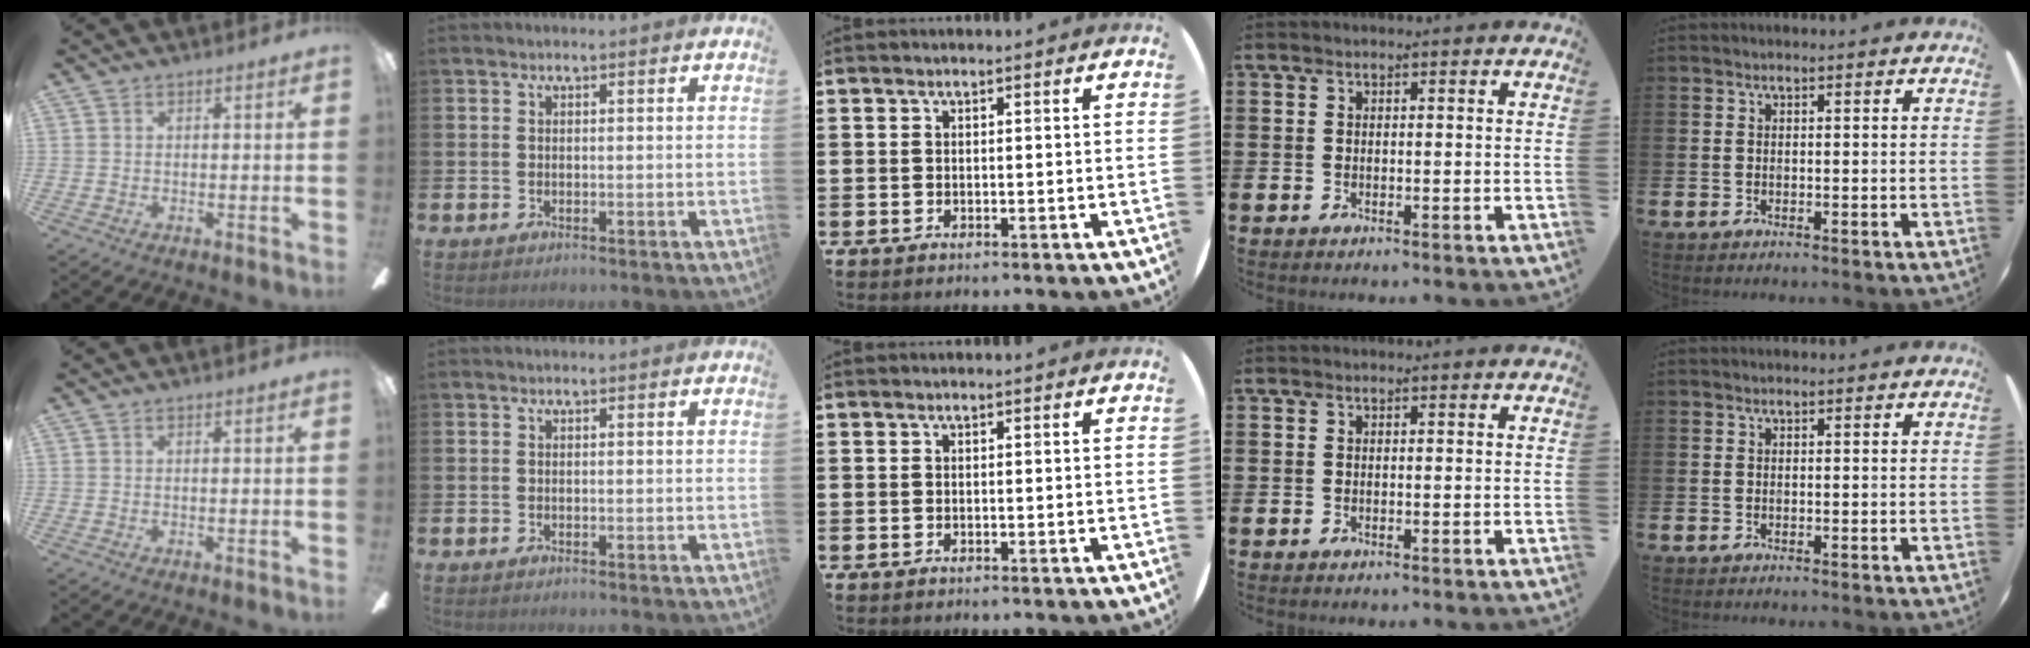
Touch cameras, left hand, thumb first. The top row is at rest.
{}